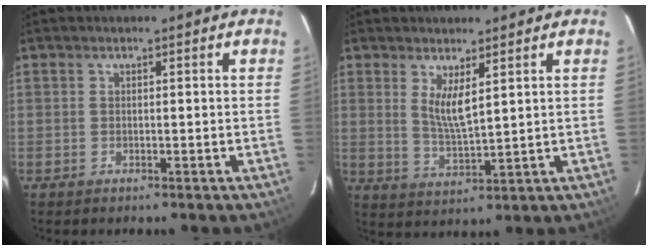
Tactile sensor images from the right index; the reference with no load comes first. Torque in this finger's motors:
{"motor_torque": [0.07, 0.06, 0.11, 0.05]}